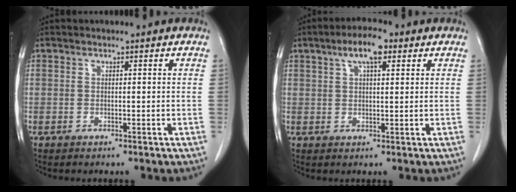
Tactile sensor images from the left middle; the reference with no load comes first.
{"total": 5.7, "force": [3.0, 1.6, 4.5], "torque": [-0.085, 0.014, 0.049]}